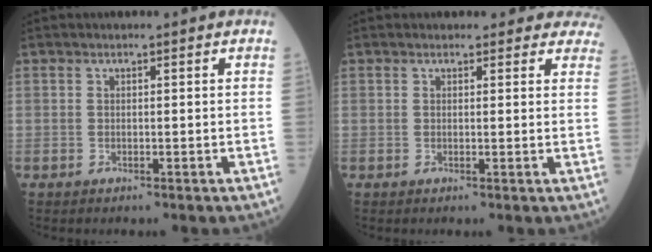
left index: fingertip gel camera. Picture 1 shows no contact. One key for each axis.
{"total": 8.9, "fx": 8.2, "fy": 3.3, "fz": 0.6, "tx": 0.044, "ty": 0.002, "tz": 0.057}